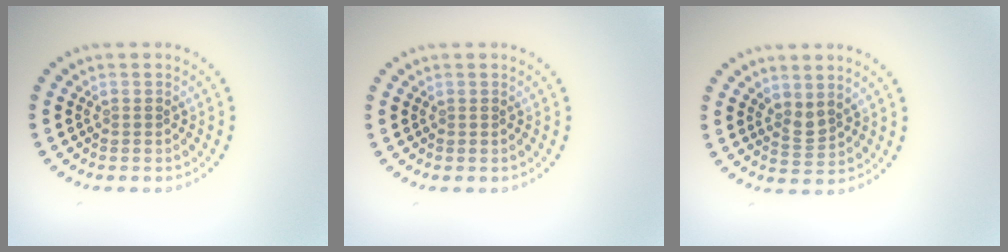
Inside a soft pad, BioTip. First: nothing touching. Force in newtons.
{"total": 0.0}
{"total": 1.8, "press": 1.3, "slide": 1.2}